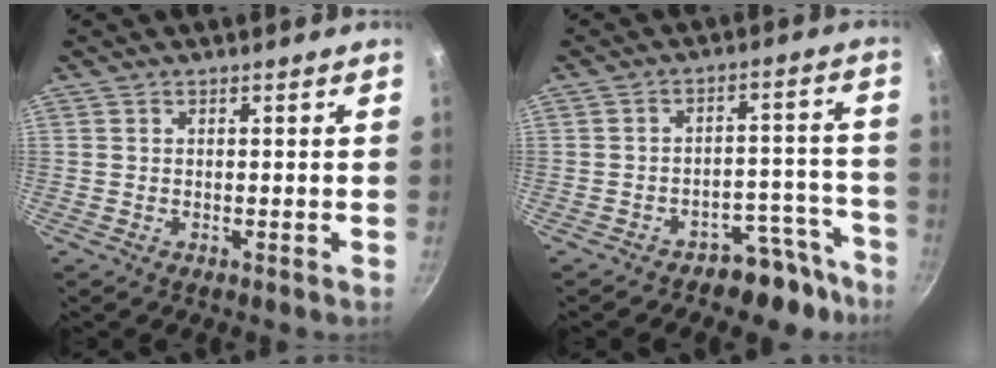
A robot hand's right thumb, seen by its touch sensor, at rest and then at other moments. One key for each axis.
{"total": 8.9, "fx": -7.0, "fy": 5.0, "fz": 2.1, "tx": 0.057, "ty": 0.088, "tz": -0.089}